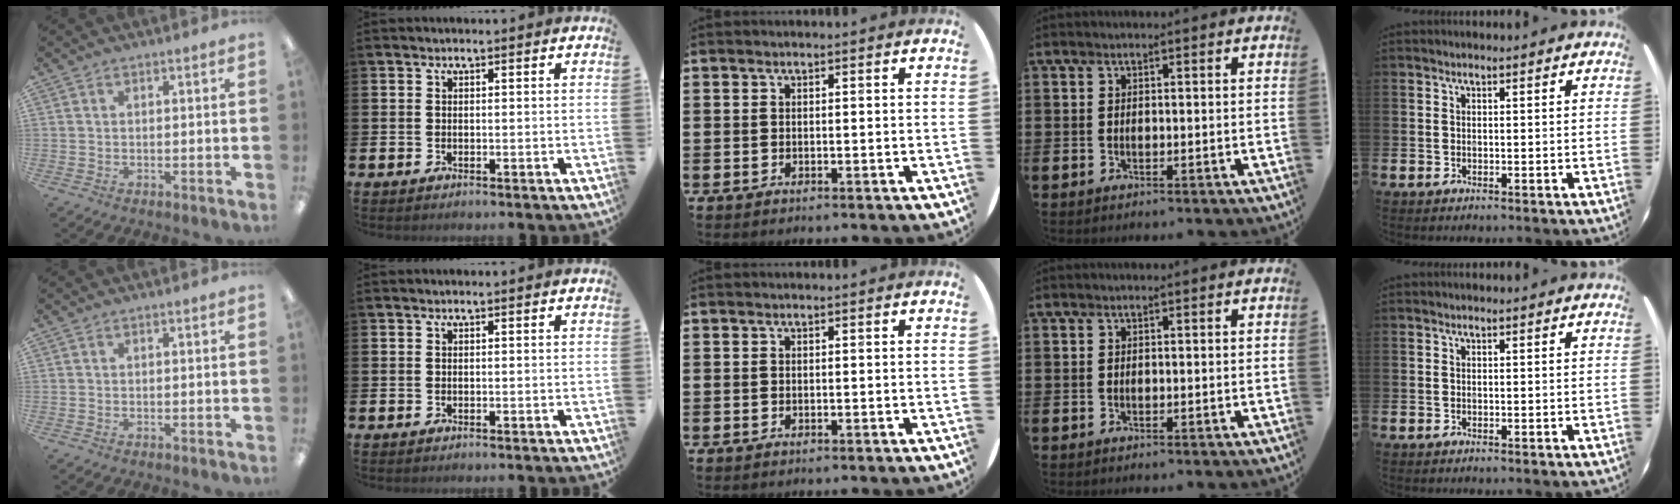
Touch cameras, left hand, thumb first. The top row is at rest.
{}